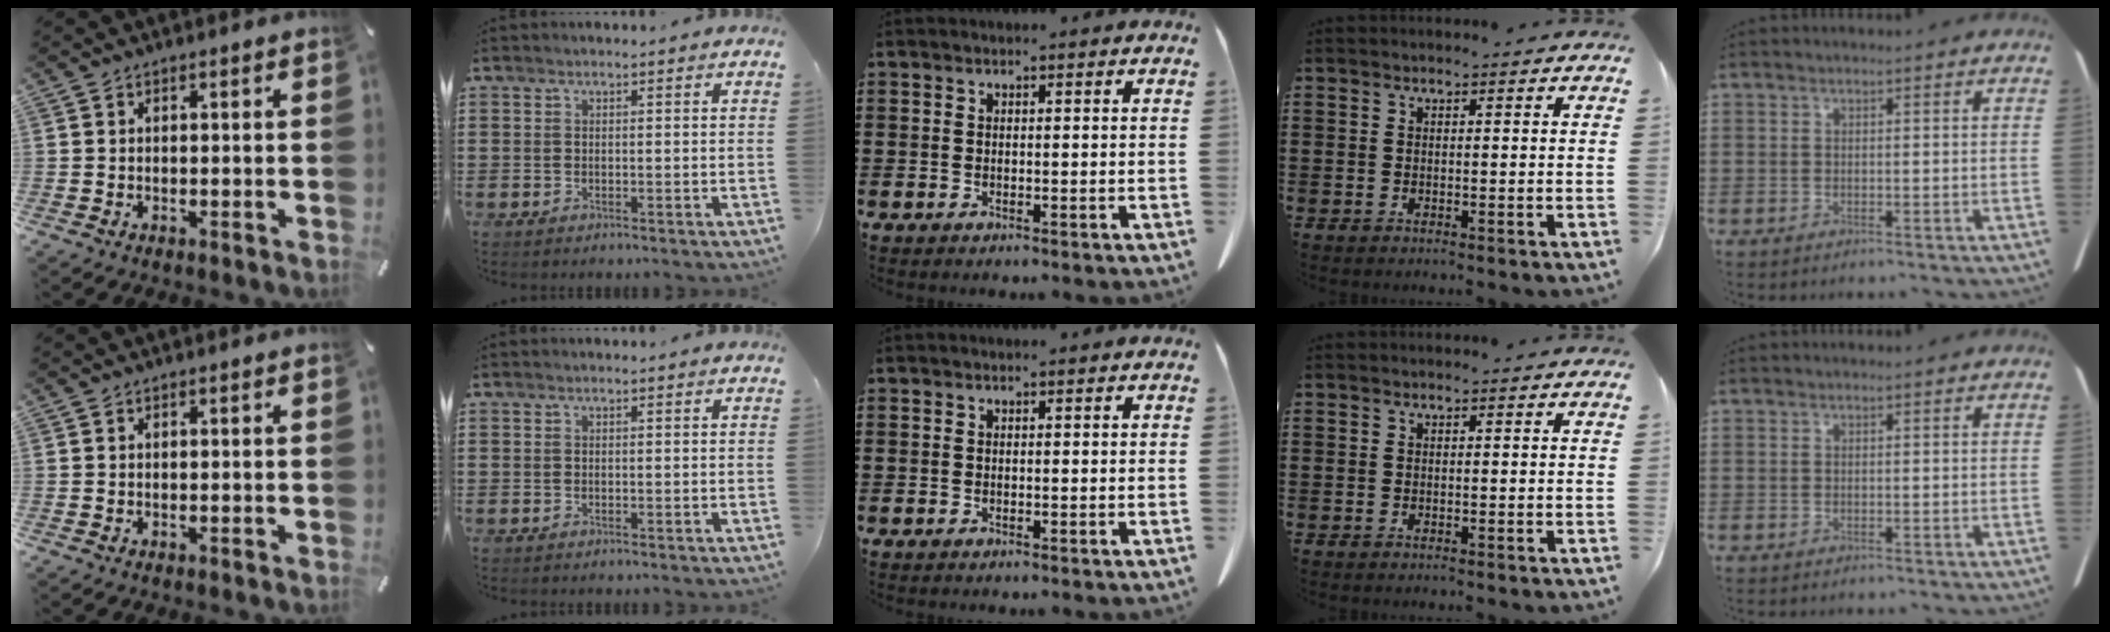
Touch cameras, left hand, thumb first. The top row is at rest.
{}